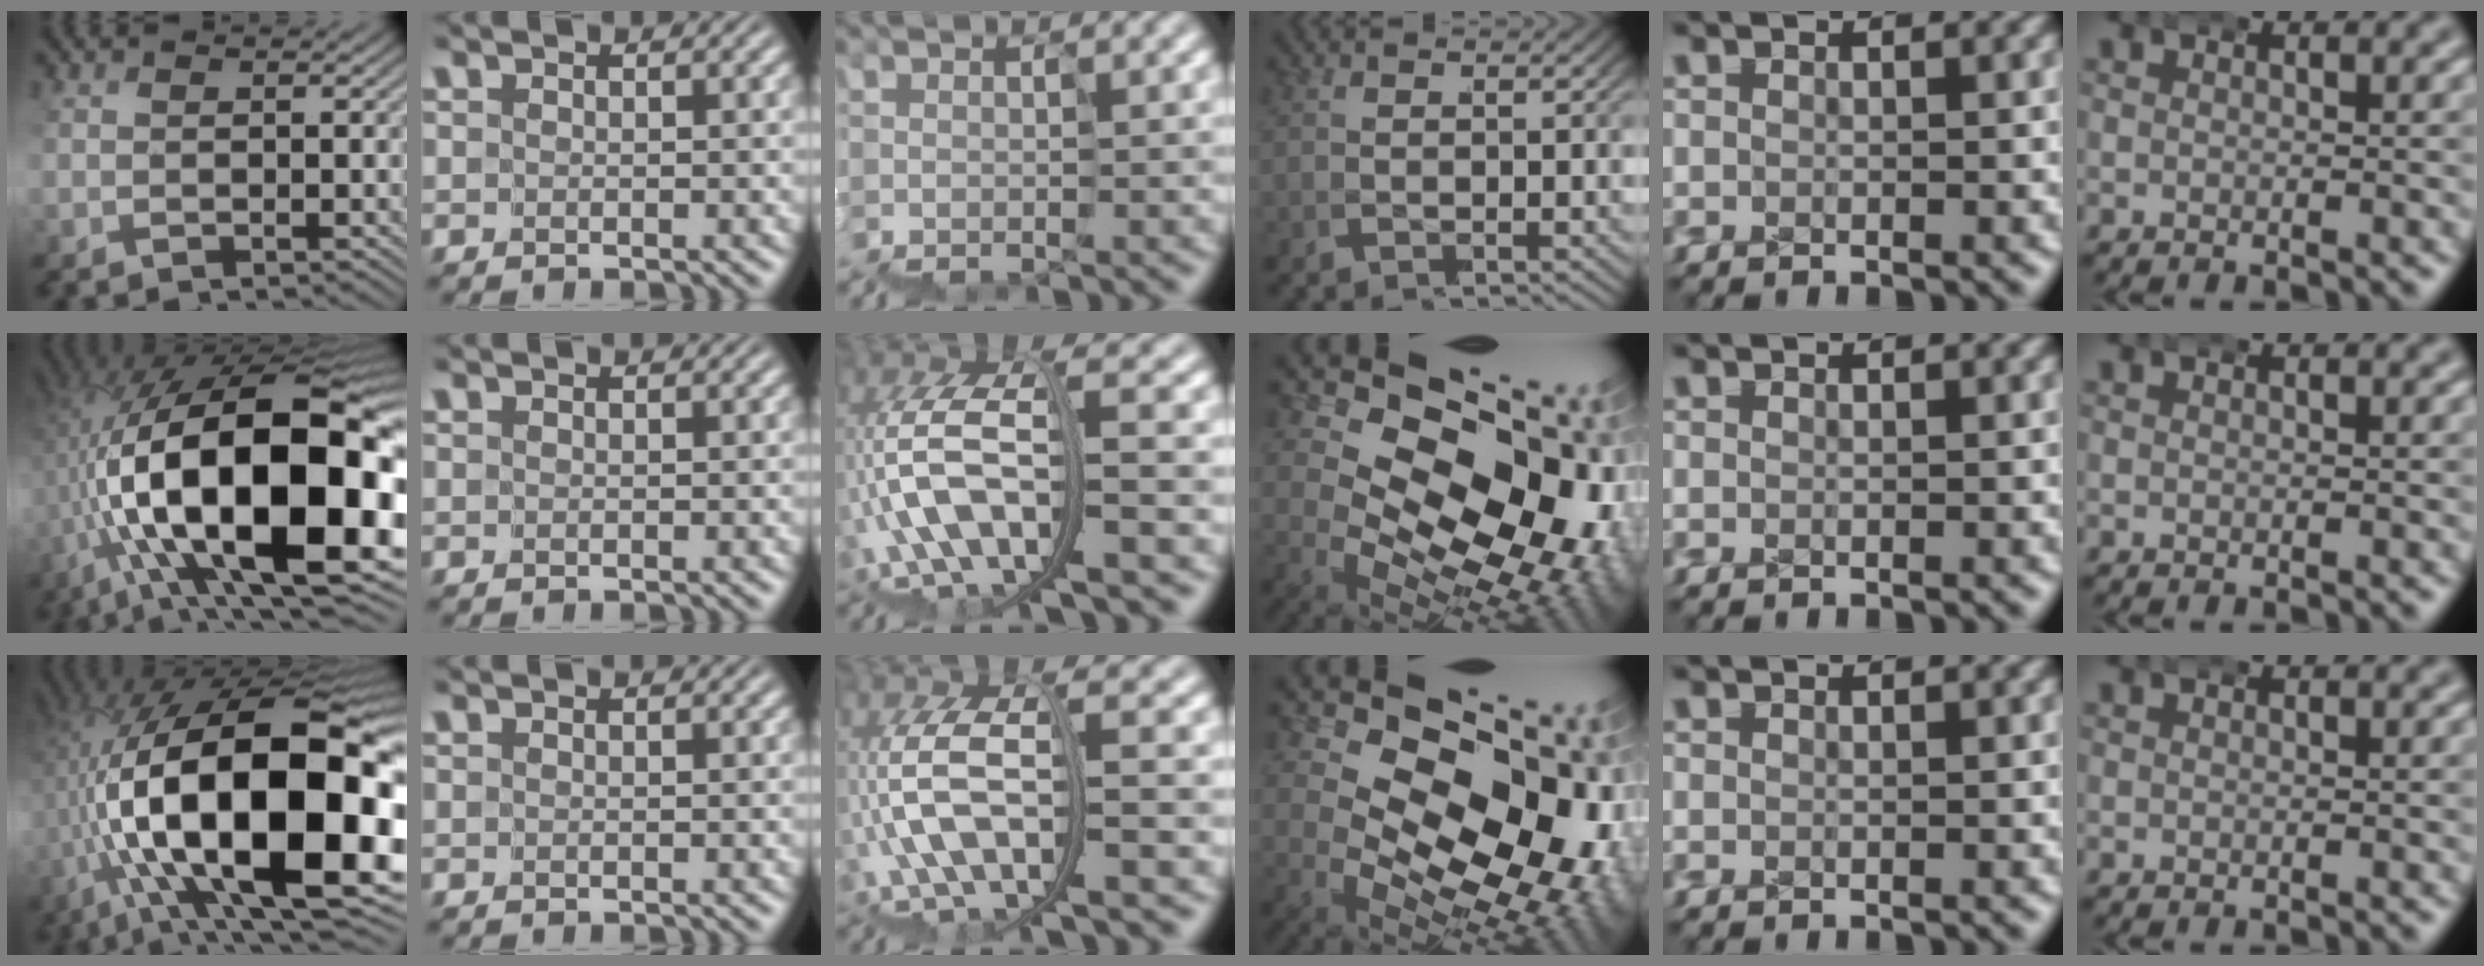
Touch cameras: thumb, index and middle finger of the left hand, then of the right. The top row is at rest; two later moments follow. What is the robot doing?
{"motion": "wrap", "object": "duck tape"}